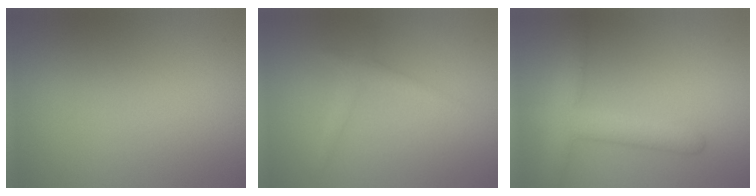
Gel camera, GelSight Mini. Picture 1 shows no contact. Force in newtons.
{"total": 1.4, "press": 1.4, "slide": 0.0}
{"total": 4.9, "press": 4.9, "slide": 0.3}